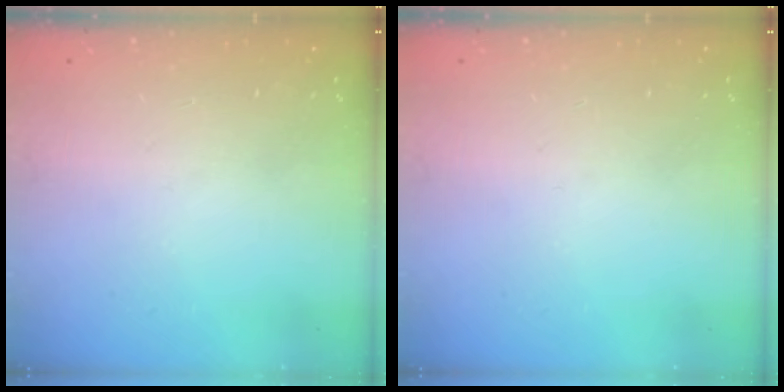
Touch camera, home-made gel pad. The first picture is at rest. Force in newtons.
{"total": 0.0}